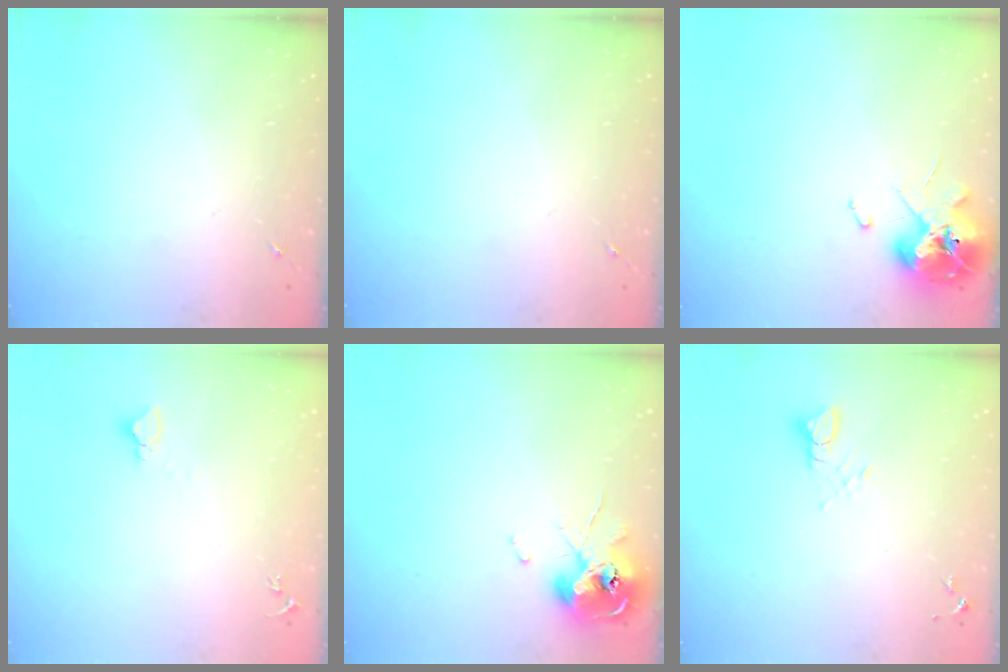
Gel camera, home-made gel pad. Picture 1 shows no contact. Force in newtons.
{"total": 0.0}
{"total": 13.0, "press": 12.8, "slide": 1.8}
{"total": 2.8, "press": 2.8, "slide": 0.2}
{"total": 10.0, "press": 9.9, "slide": 1.1}
{"total": 4.0, "press": 4.0, "slide": 0.1}